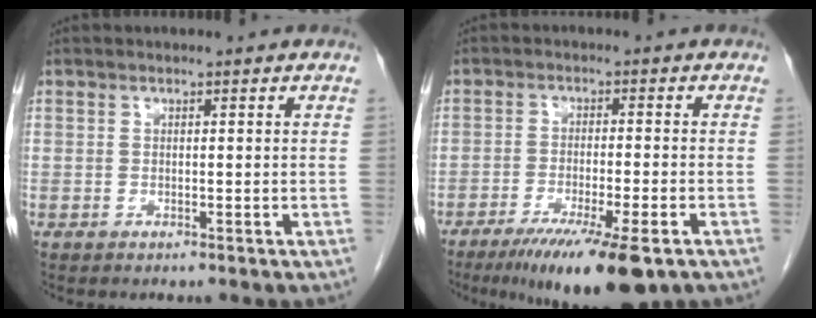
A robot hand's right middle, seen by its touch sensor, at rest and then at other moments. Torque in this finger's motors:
{"motor_torque": [1.33, -0.81, 0.24, 0.12]}